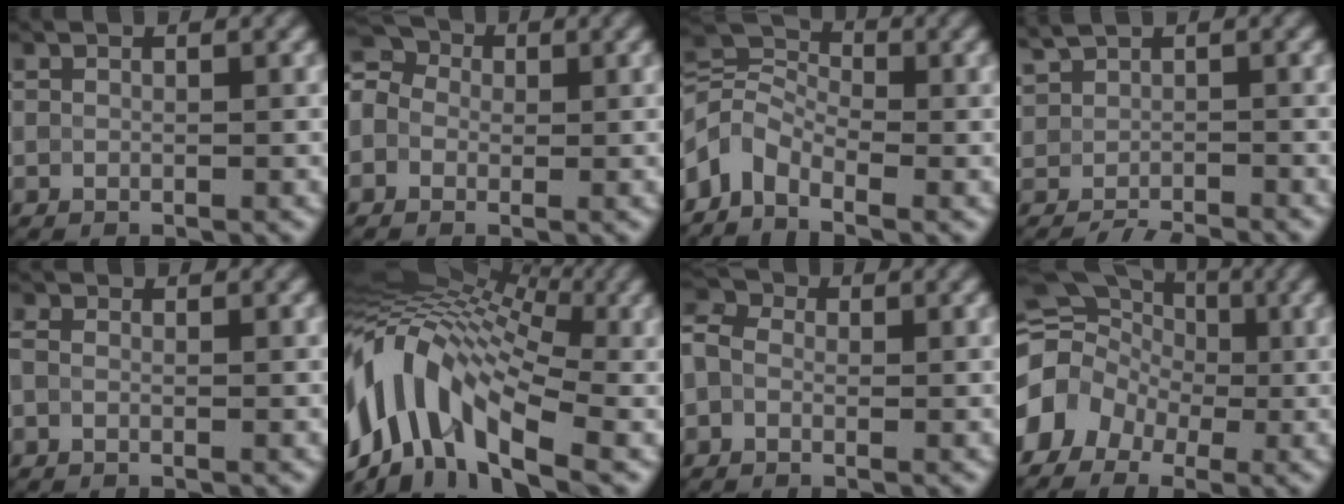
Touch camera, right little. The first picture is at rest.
{"total": 5.3, "force": [0.2, 4.5, 2.9], "torque": [-0.057, 0.035, -0.036]}
{"total": 4.9, "force": [-2.7, 3.0, 2.8], "torque": [-0.063, 0.011, -0.072]}
{"total": 2.0, "force": [-1.6, 1.0, 0.9], "torque": [-0.015, -0.008, -0.033]}
{"total": 0.7, "force": [-0.4, 0.4, 0.5], "torque": [-0.015, 0.000, -0.009]}
{"total": 13.0, "force": [-1.6, 7.1, 10.8], "torque": [-0.215, 0.035, -0.038]}
{"total": 3.3, "force": [-0.2, 2.7, 1.9], "torque": [-0.036, 0.022, -0.031]}
{"total": 7.2, "force": [-1.9, 5.8, 3.9], "torque": [-0.069, 0.012, -0.043]}